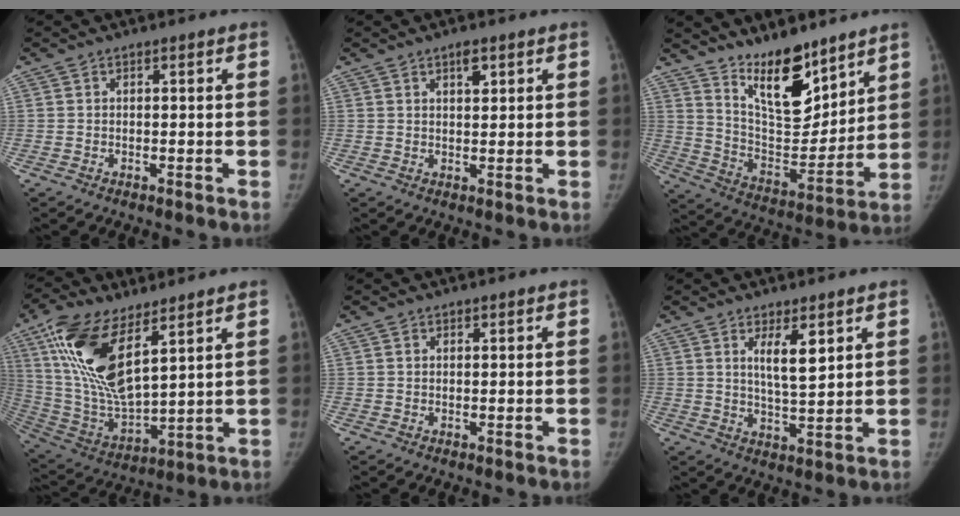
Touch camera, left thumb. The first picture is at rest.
{"total": 2.6, "force": [1.5, 1.1, 1.8], "torque": [-0.020, -0.008, 0.025]}
{"total": 15.6, "force": [11.2, 6.0, 9.0], "torque": [-0.098, -0.093, 0.205]}
{"total": 19.2, "force": [9.3, 7.7, 14.9], "torque": [-0.297, -0.041, 0.189]}
{"total": 0.7, "force": [0.5, 0.5, 0.2], "torque": [0.003, -0.002, 0.006]}
{"total": 6.2, "force": [2.9, 1.8, 5.2], "torque": [-0.079, -0.028, 0.056]}